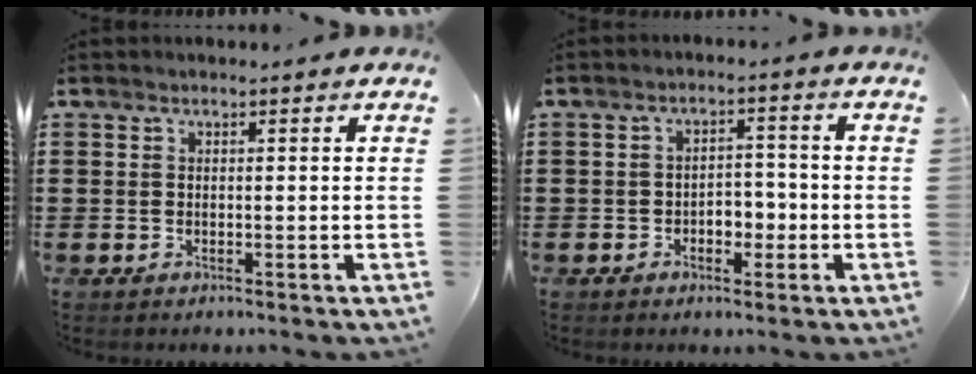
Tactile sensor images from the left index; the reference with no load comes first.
{"total": 3.4, "force": [-1.3, 2.4, 2.0], "torque": [-0.036, 0.001, -0.031]}